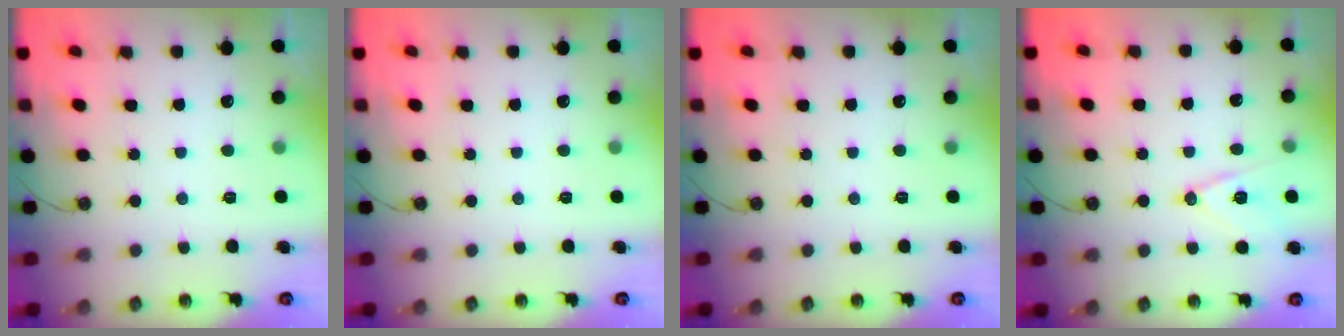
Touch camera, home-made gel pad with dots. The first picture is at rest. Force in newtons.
{"total": 0.0}
{"total": 0.0}
{"total": 12.1, "press": 11.6, "slide": 3.4}